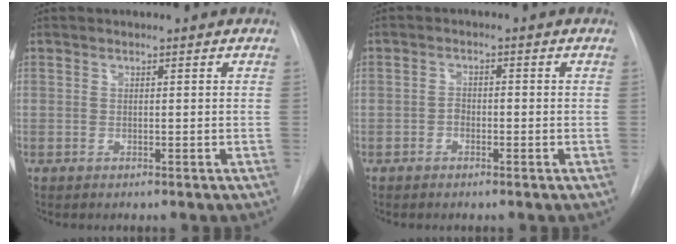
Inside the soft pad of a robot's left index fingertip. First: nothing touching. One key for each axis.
{"total": 1.6, "fx": -1.3, "fy": 0.7, "fz": 0.7, "tx": -0.008, "ty": -0.002, "tz": -0.023}